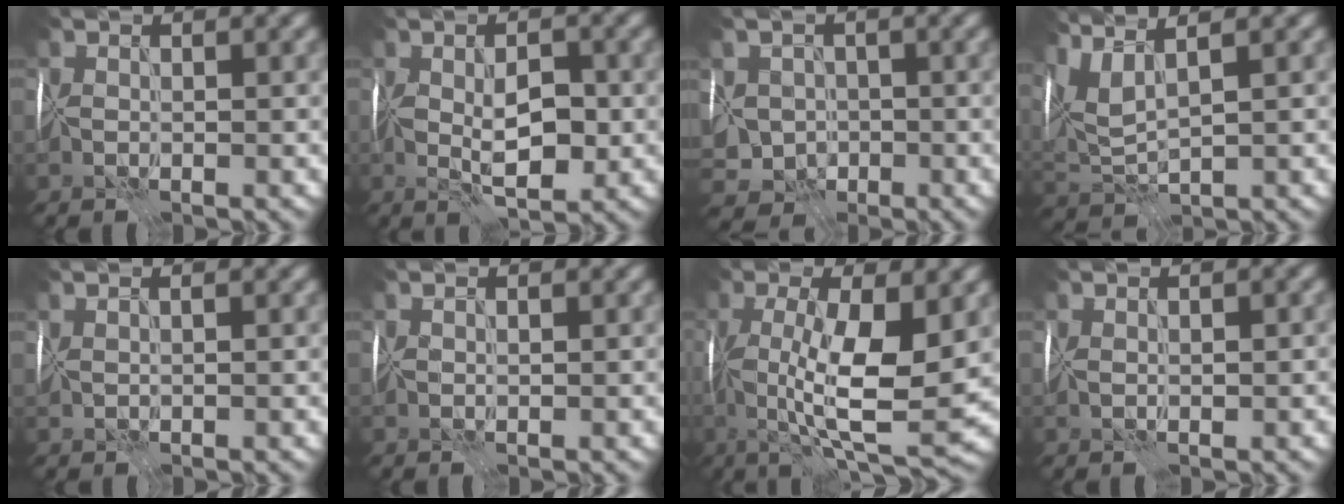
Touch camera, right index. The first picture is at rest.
{"total": 4.9, "force": [-0.3, 2.4, 4.2], "torque": [-0.076, -0.005, -0.002]}
{"total": 5.6, "force": [-0.9, 4.9, 2.6], "torque": [-0.037, 0.000, -0.019]}
{"total": 5.3, "force": [3.3, 1.6, 3.9], "torque": [-0.094, 0.015, 0.071]}
{"total": 1.5, "force": [1.2, 0.5, 0.8], "torque": [-0.007, 0.008, 0.005]}
{"total": 0.8, "force": [0.6, 0.3, 0.4], "torque": [-0.009, 0.005, 0.011]}
{"total": 10.1, "force": [0.0, 2.9, 9.7], "torque": [-0.167, -0.012, 0.003]}
{"total": 1.0, "force": [0.4, 0.2, 0.9], "torque": [-0.014, 0.002, 0.010]}